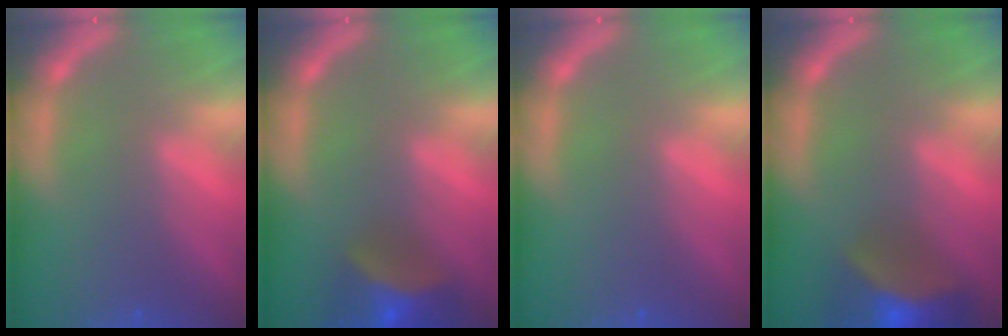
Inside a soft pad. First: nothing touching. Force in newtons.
{"total": 7.0}
{"total": 0.0}
{"total": 9.5}